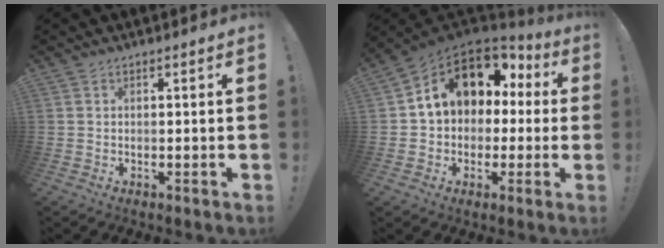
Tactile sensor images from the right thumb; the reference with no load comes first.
{"total": 13.1, "force": [4.7, 9.9, 7.1], "torque": [-0.110, -0.015, 0.090]}